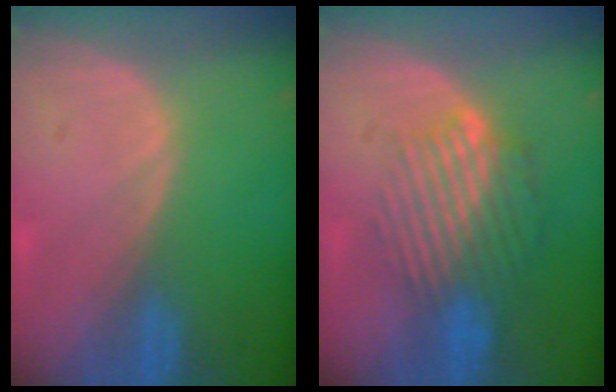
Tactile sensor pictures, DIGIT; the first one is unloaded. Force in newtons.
{"total": 9.4, "press": 8.0, "slide": 5.1}